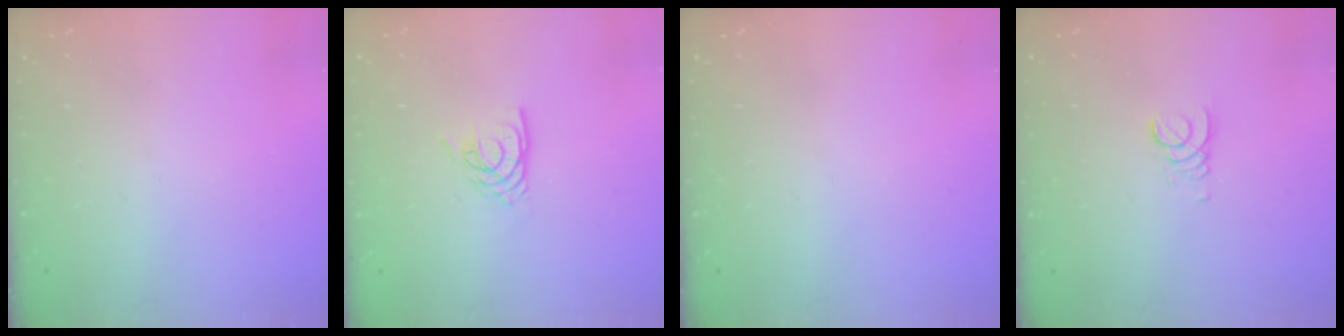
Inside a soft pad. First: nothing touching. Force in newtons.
{"total": 6.0, "press": 6.0, "slide": 0.5}
{"total": 0.0}
{"total": 2.2, "press": 2.2, "slide": 0.3}